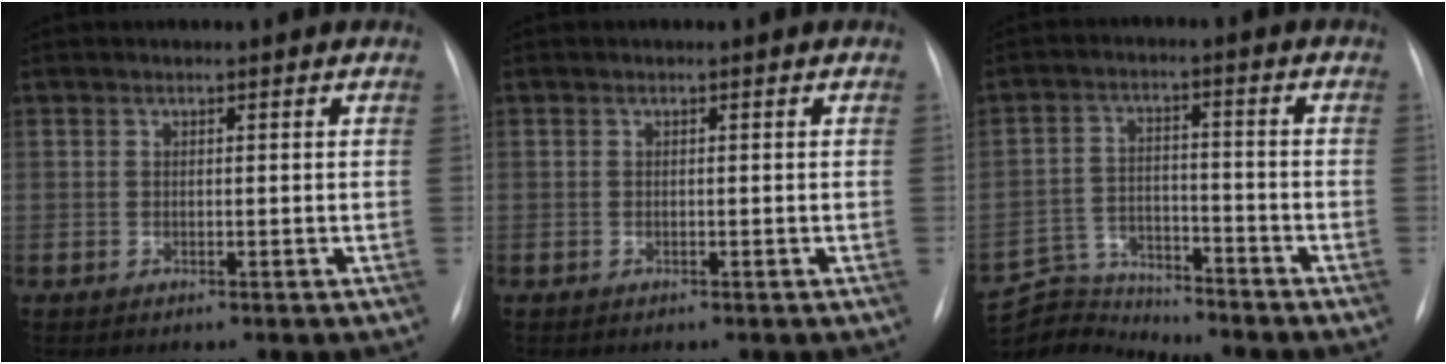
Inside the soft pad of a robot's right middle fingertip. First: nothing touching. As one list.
[{"total": 0.0}, {"total": 8.0, "force": [-7.8, 0.4, -1.4], "torque": [0.014, 0.017, -0.142]}]